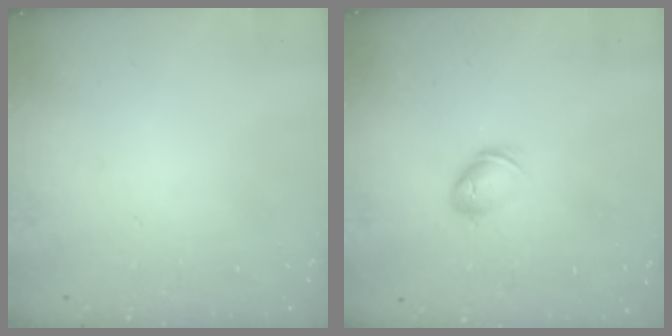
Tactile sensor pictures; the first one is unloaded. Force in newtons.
{"total": 7.1, "press": 7.0, "slide": 1.1}